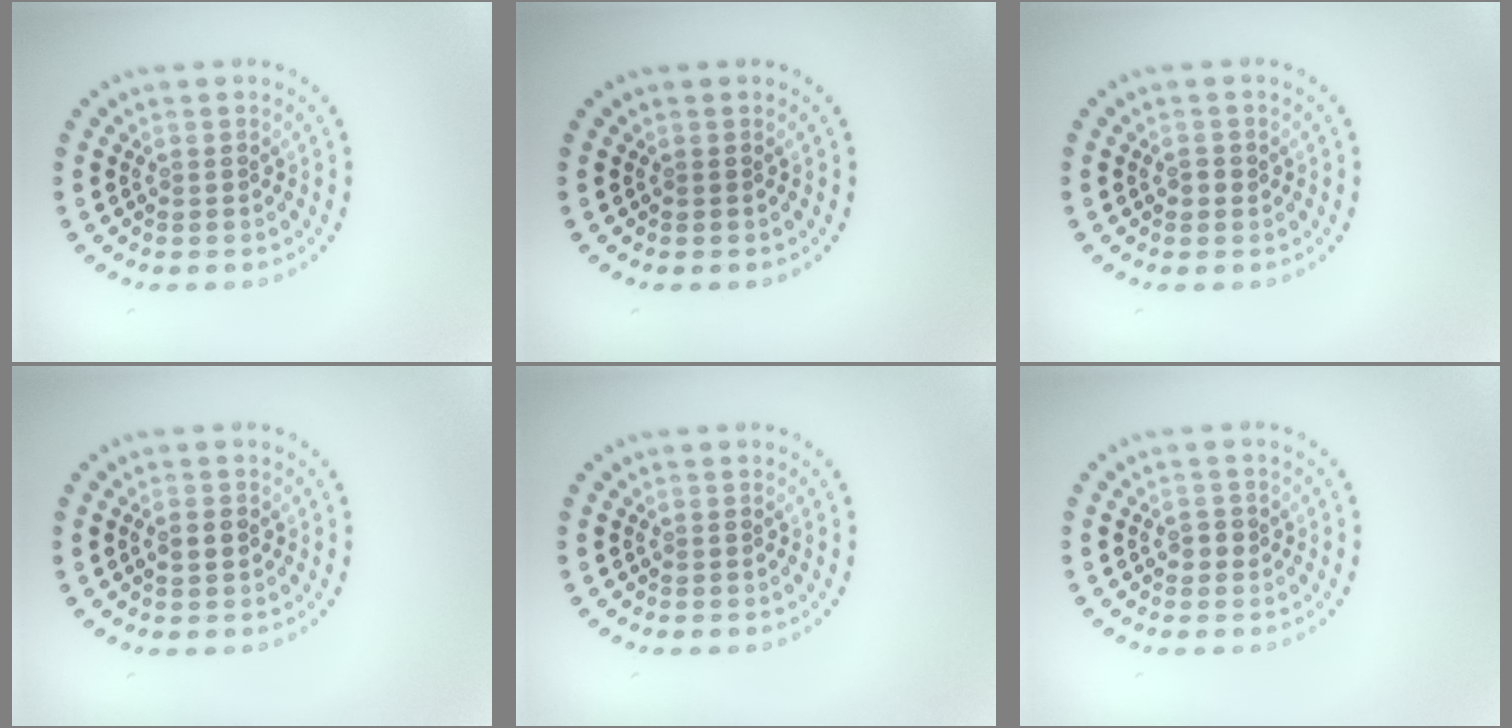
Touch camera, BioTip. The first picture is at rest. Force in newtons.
{"total": 0.0}
{"total": 1.1, "press": 1.0, "slide": 0.3}
{"total": 1.0, "press": 1.0, "slide": 0.0}
{"total": 0.0}
{"total": 1.1, "press": 1.1, "slide": 0.2}